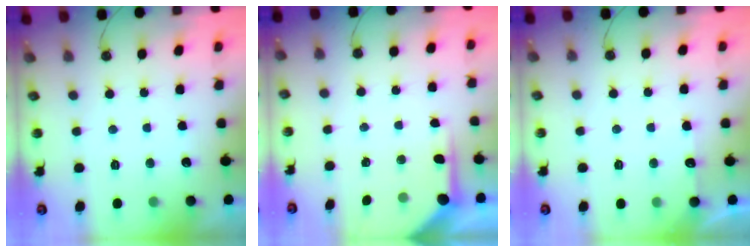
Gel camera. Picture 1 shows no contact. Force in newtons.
{"total": 5.9, "press": 5.9, "slide": 0.2}
{"total": 5.9, "press": 5.9, "slide": 0.8}